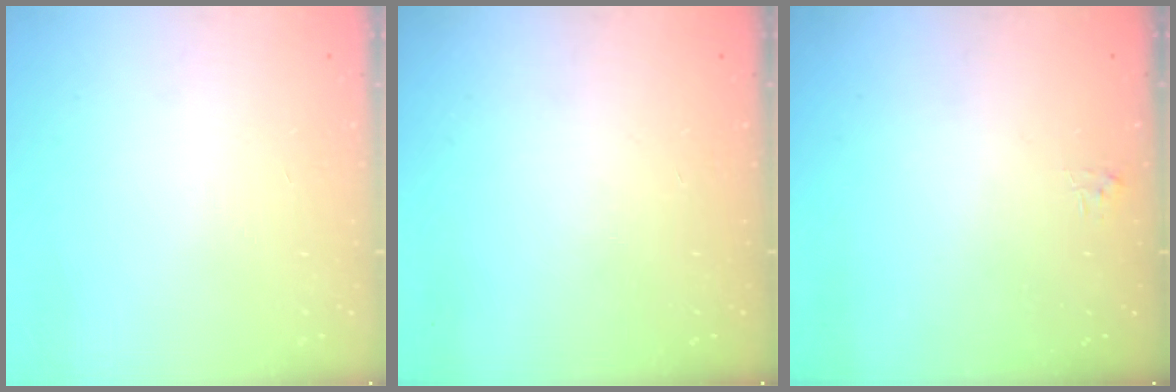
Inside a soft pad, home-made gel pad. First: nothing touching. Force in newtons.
{"total": 0.0}
{"total": 3.4, "press": 3.4, "slide": 0.5}